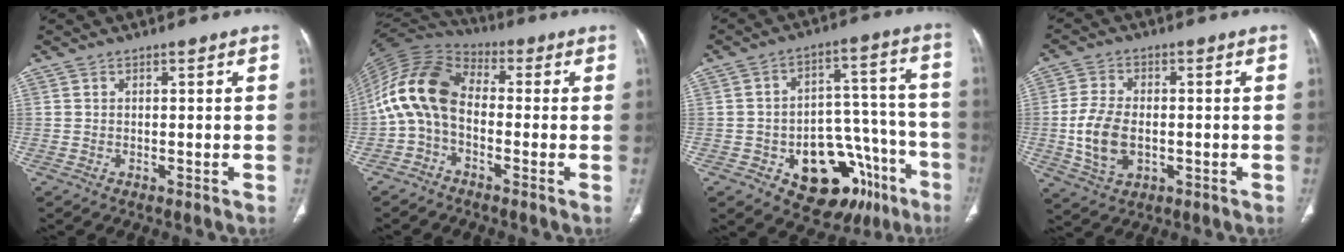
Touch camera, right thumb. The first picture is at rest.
{"total": 13.4, "force": [-1.4, 8.6, 10.3], "torque": [-0.202, 0.047, -0.043]}
{"total": 19.7, "force": [-9.9, 11.7, 12.4], "torque": [-0.109, 0.088, -0.127]}
{"total": 9.5, "force": [-1.3, 6.0, 7.2], "torque": [-0.143, 0.003, -0.020]}